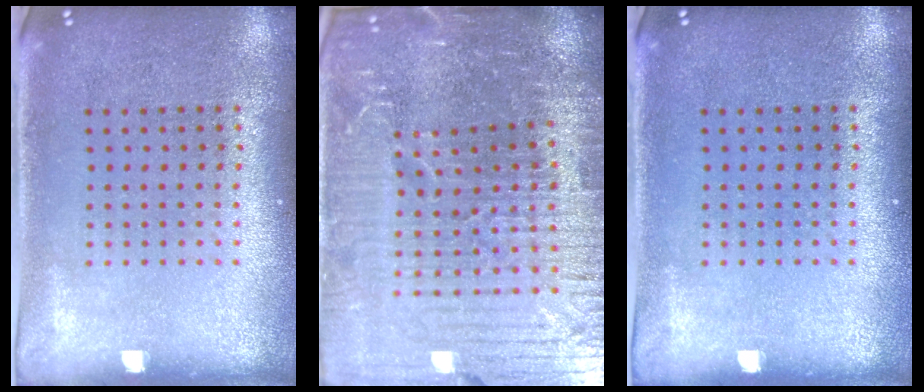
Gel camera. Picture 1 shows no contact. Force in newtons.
{"total": 6.9, "press": 6.0, "slide": 3.4}
{"total": 0.0}